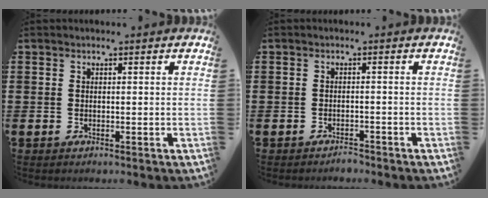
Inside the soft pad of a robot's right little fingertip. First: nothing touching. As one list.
[{"total": 1.1, "force": [-1.1, 0.1, 0.0], "torque": [-0.005, 0.002, -0.024]}]